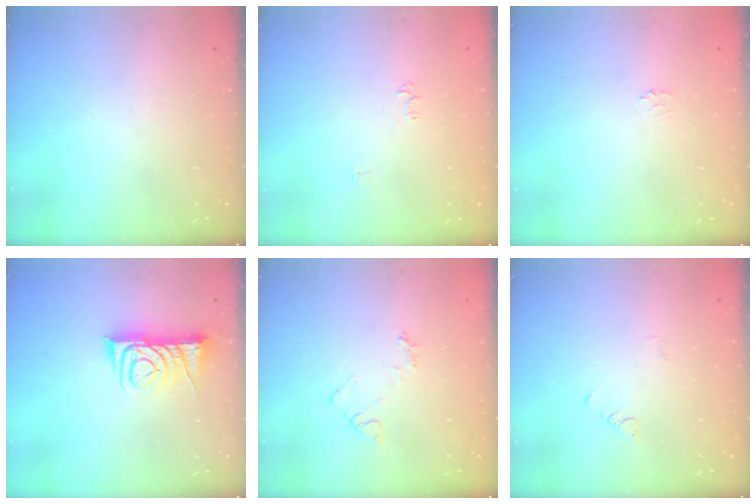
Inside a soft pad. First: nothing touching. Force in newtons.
{"total": 3.7, "press": 3.6, "slide": 0.5}
{"total": 1.7, "press": 1.7, "slide": 0.3}
{"total": 7.5, "press": 7.4, "slide": 0.7}
{"total": 3.9, "press": 3.9, "slide": 0.5}
{"total": 1.1, "press": 1.1, "slide": 0.3}